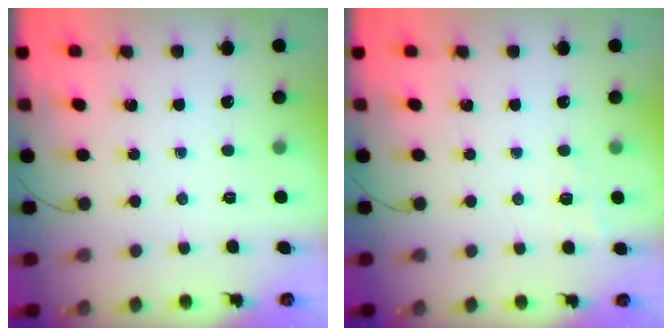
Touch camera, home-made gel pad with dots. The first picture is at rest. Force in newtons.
{"total": 6.1, "press": 5.9, "slide": 1.4}